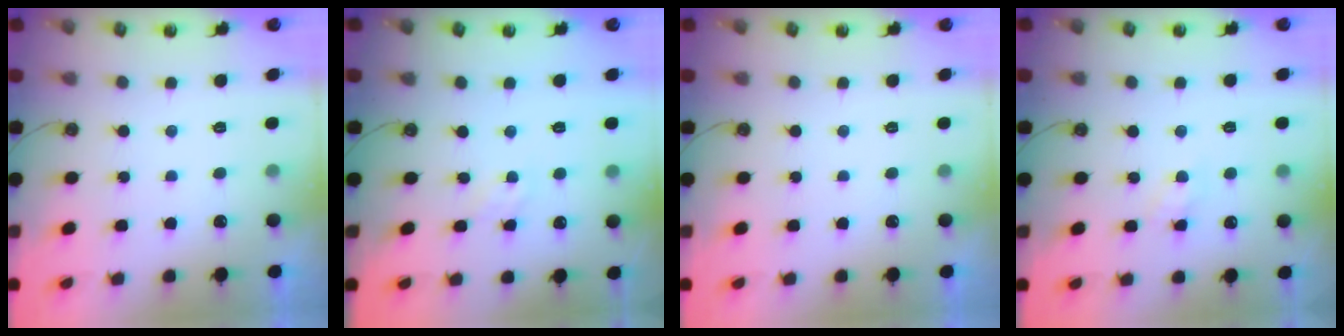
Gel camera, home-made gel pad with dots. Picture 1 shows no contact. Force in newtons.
{"total": 0.9, "press": 0.9, "slide": 0.2}
{"total": 0.0}
{"total": 6.1, "press": 6.0, "slide": 0.8}